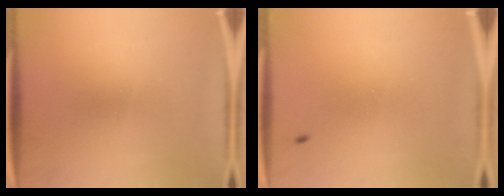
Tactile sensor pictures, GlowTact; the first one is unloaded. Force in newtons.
{"total": 0.8}